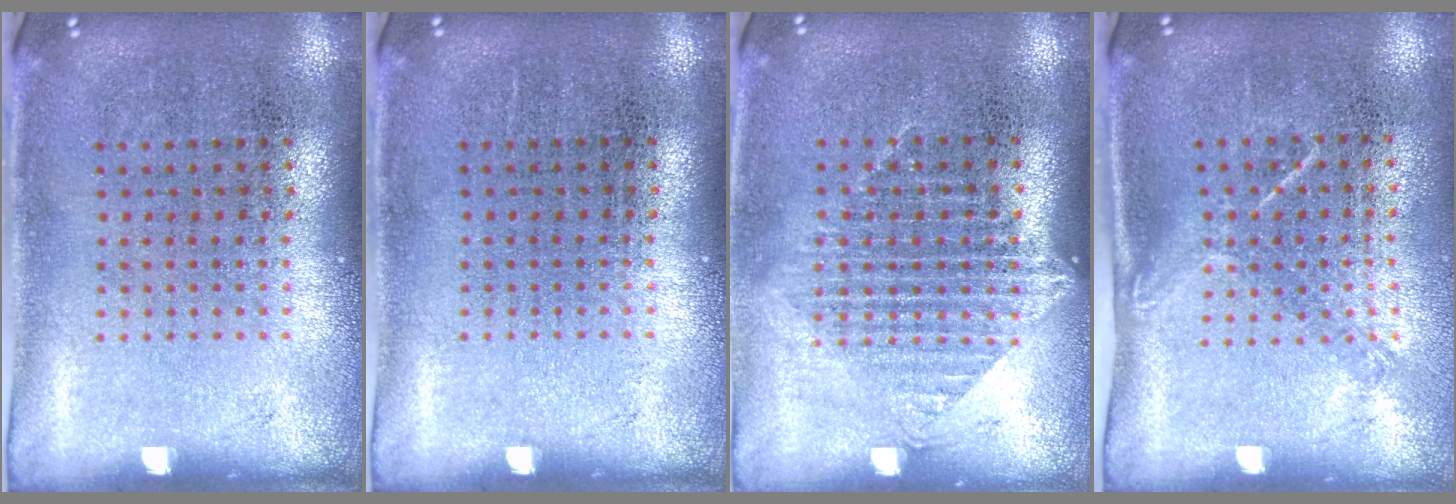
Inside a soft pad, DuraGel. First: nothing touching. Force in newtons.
{"total": 0.0}
{"total": 1.2, "press": 1.1, "slide": 0.5}
{"total": 1.4, "press": 1.0, "slide": 1.0}